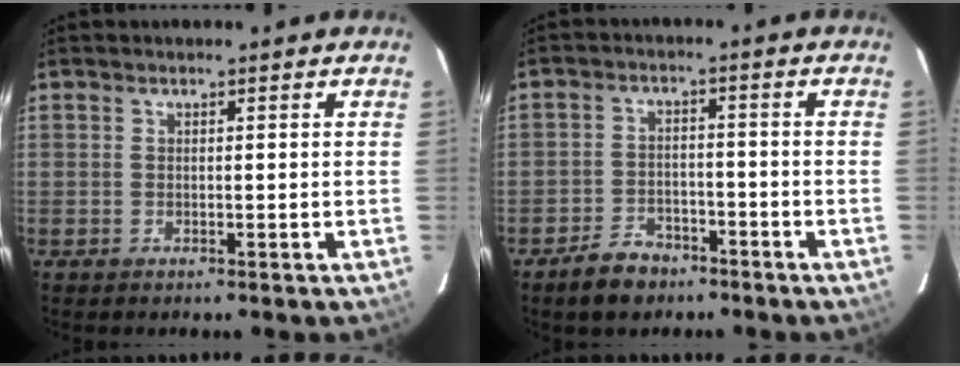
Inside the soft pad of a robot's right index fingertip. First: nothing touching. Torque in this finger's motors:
{"motor_torque": [0.12, -0.01, -0.22, -0.14]}